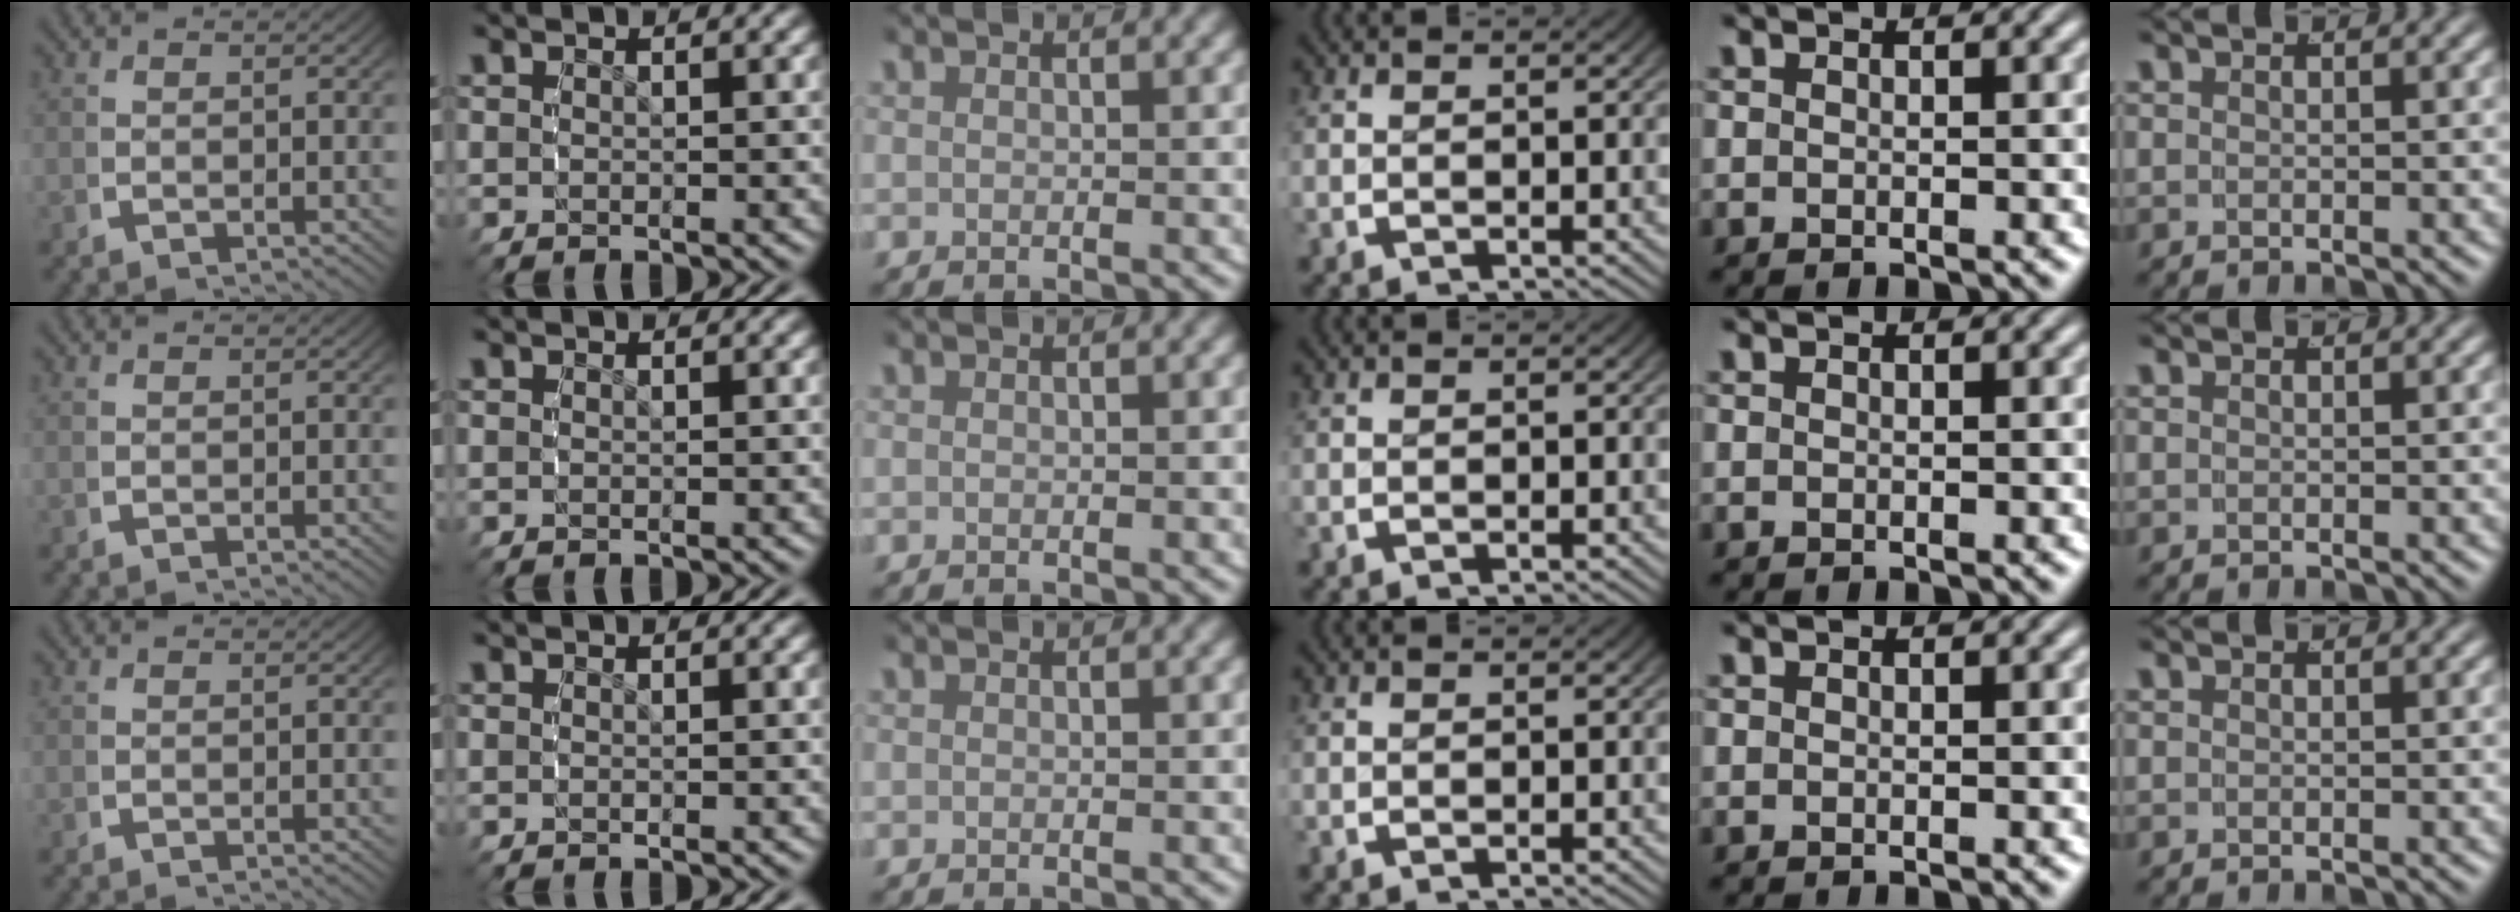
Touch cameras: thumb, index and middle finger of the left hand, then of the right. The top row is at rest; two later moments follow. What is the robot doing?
{"motion": "grasp_and_lifting", "object": "bowl"}